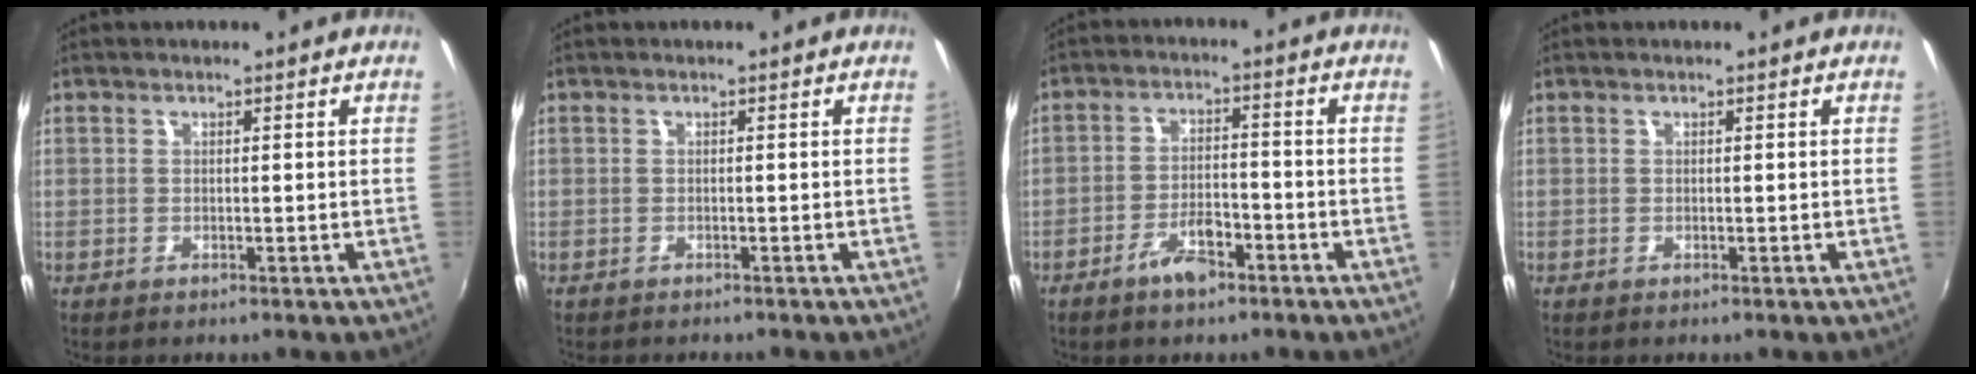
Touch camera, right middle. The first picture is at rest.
{"total": 1.0, "force": [-1.0, 0.3, 0.1], "torque": [-0.006, -0.006, -0.015]}
{"total": 5.7, "force": [-3.9, 2.2, 3.5], "torque": [-0.076, 0.002, -0.066]}
{"total": 0.0}